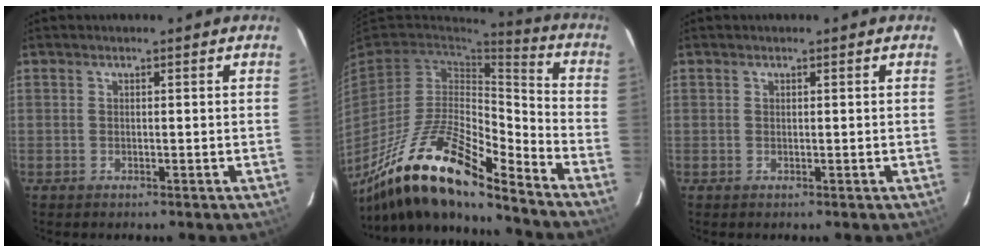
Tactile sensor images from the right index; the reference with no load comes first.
{"total": 20.8, "force": [-14.4, 5.0, 14.1], "torque": [-0.267, -0.027, -0.269]}
{"total": 0.0}